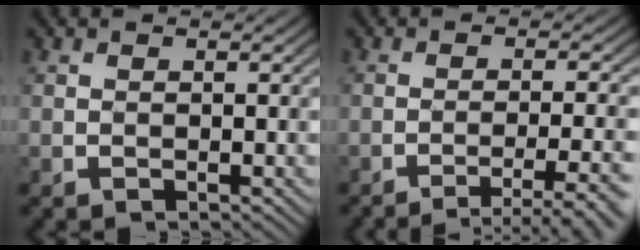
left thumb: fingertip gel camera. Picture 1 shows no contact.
{"total": 7.4, "force": [-4.3, 1.4, 5.9], "torque": [-0.082, 0.006, -0.058]}